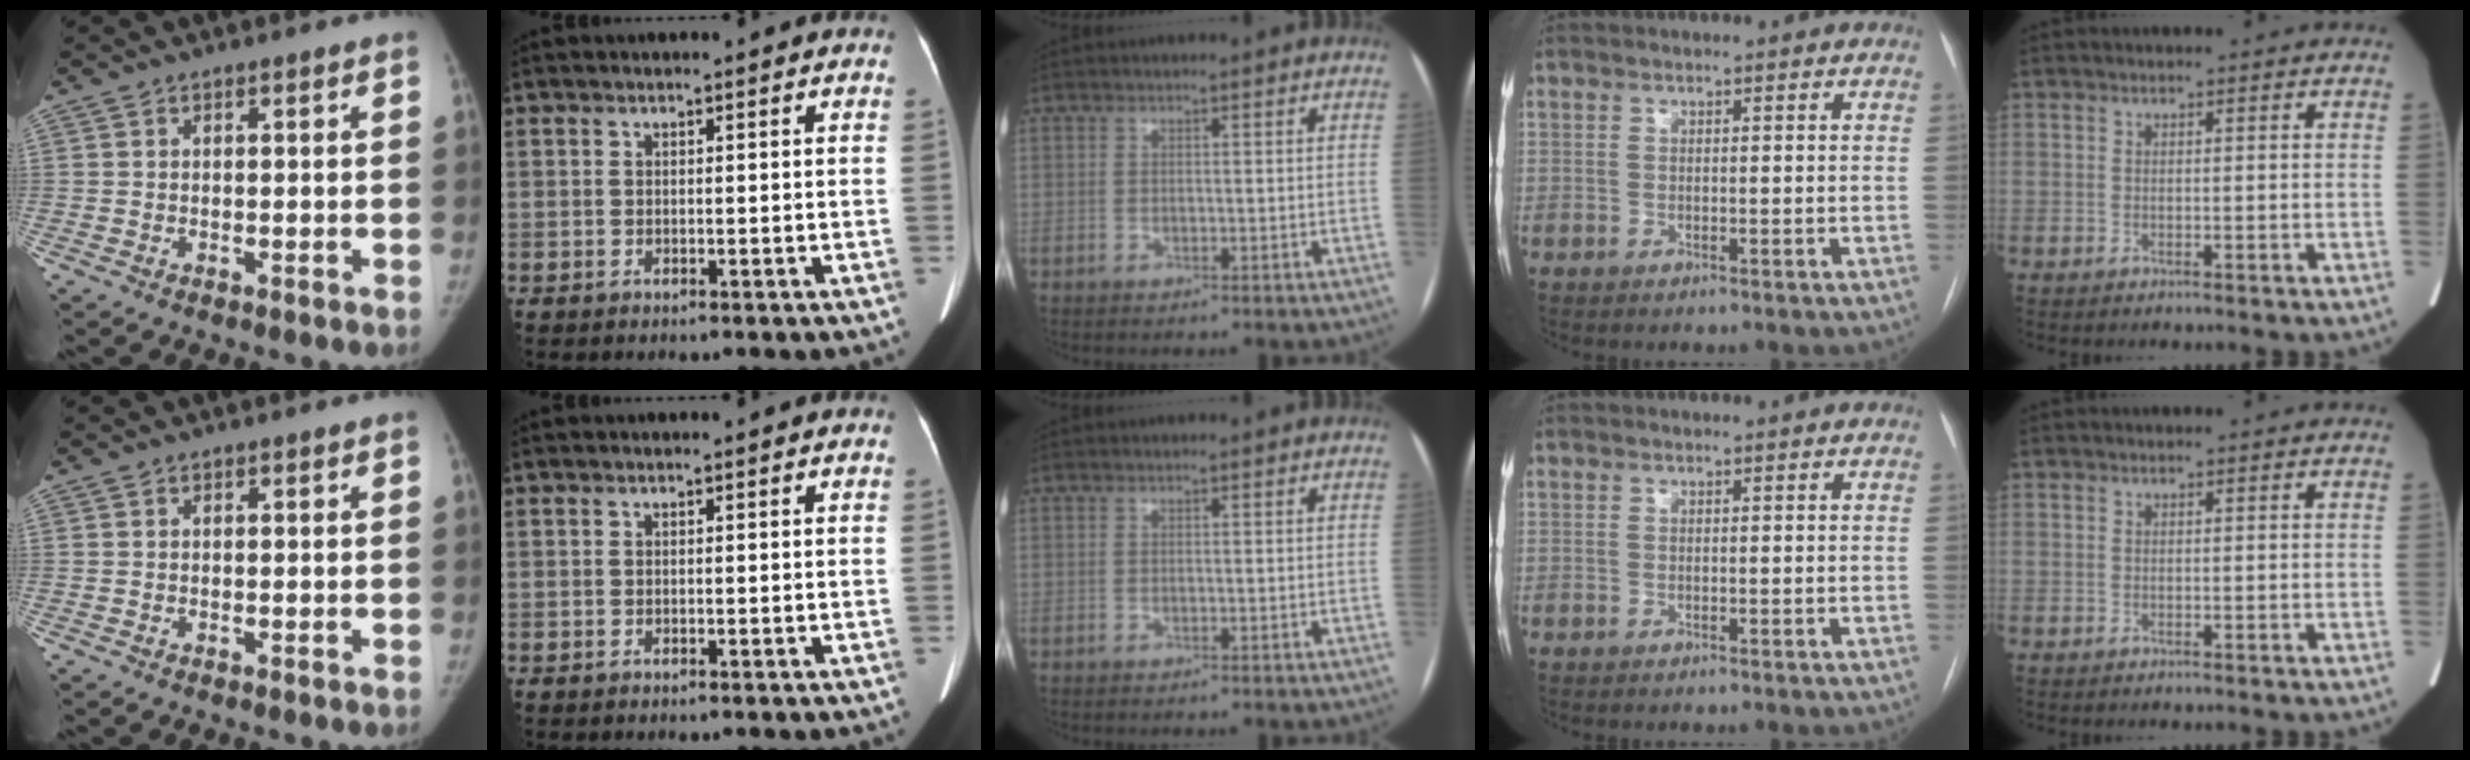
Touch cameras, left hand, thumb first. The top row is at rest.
{}